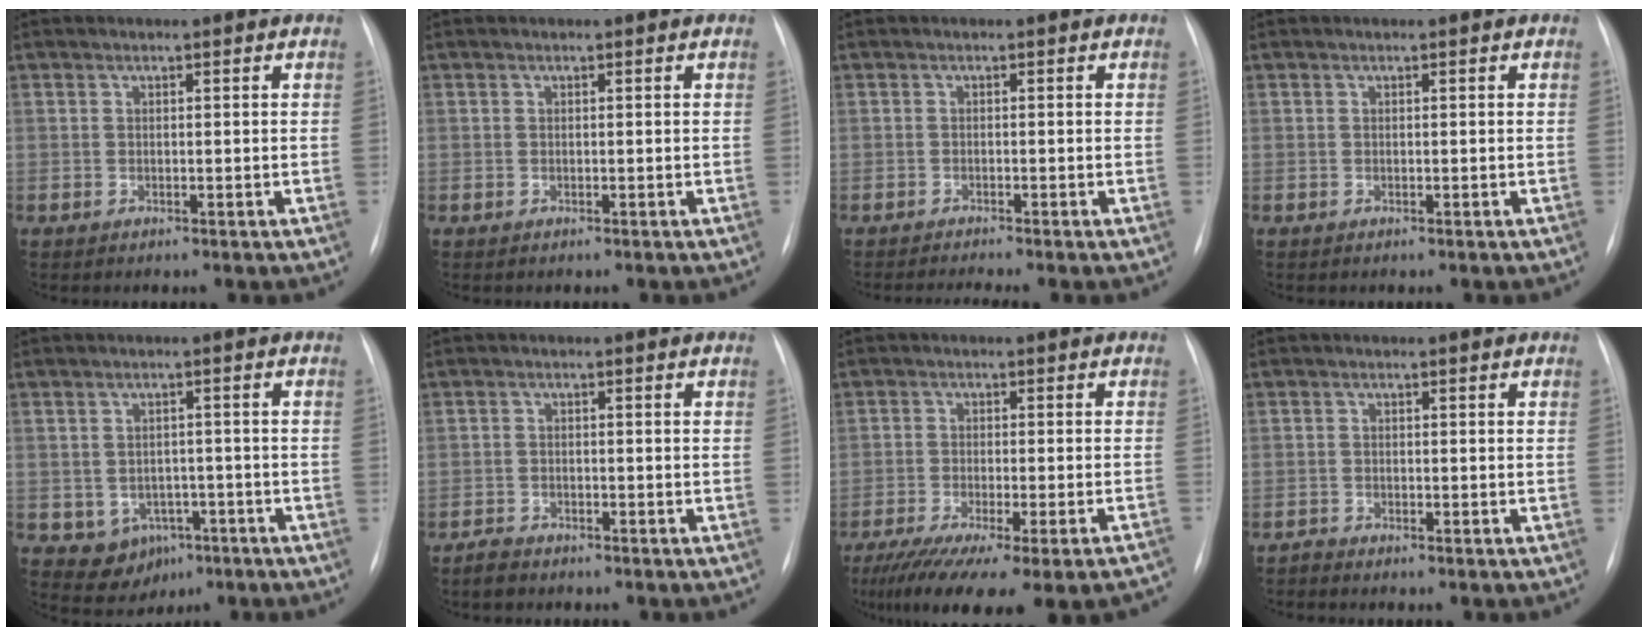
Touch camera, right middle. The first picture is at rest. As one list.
[{"total": 0.0}, {"total": 3.0, "force": [-2.6, -0.8, 1.3], "torque": [-0.019, -0.007, -0.040]}, {"total": 0.0}, {"total": 5.7, "force": [-2.4, 4.8, 1.9], "torque": [-0.030, 0.009, -0.019]}, {"total": 2.0, "force": [-1.8, 0.8, 0.3], "torque": [-0.017, -0.003, -0.030]}, {"total": 19.9, "force": [-16.2, 2.2, 11.3], "torque": [-0.143, -0.037, -0.220]}, {"total": 0.9, "force": [-0.8, -0.1, -0.2], "torque": [0.002, -0.007, -0.017]}]